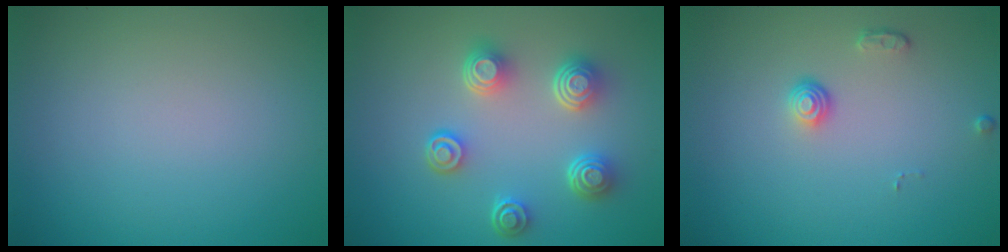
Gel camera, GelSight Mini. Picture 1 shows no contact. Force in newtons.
{"total": 4.9, "press": 3.7, "slide": 3.3}
{"total": 1.3, "press": 1.0, "slide": 0.9}